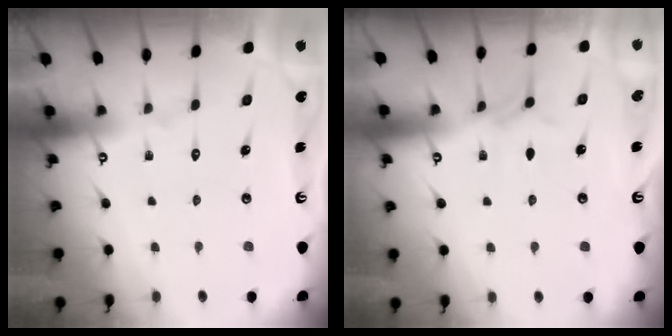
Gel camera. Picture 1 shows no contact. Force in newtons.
{"total": 3.6, "press": 3.5, "slide": 0.6}